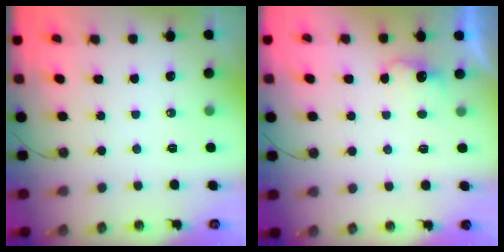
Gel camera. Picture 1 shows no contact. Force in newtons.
{"total": 2.8, "press": 2.7, "slide": 0.8}